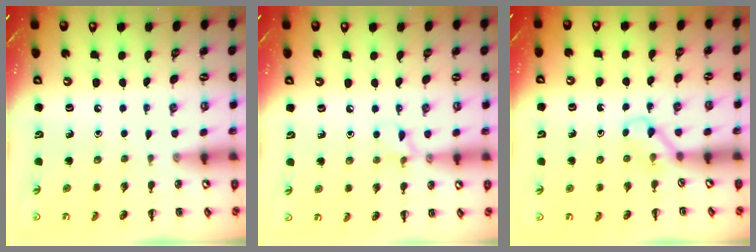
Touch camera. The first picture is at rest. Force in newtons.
{"total": 6.3, "press": 6.0, "slide": 1.8}
{"total": 3.0, "press": 2.8, "slide": 0.9}